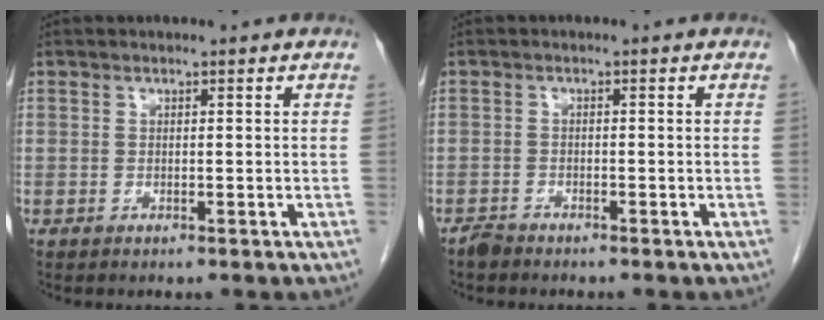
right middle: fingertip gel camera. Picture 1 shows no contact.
{"total": 1.4, "force": [-1.3, 0.4, 0.2], "torque": [-0.008, -0.001, -0.024]}